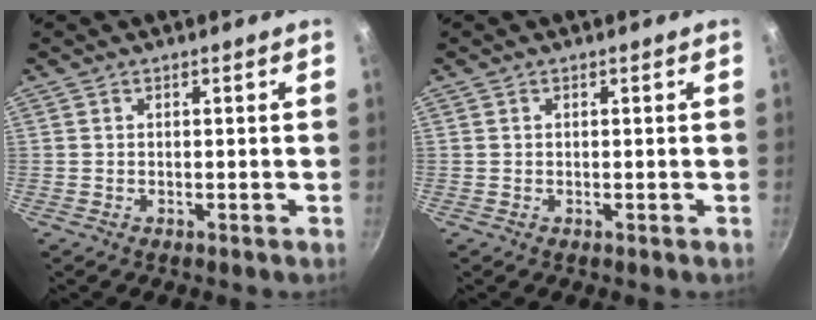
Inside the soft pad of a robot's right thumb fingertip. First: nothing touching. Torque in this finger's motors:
{"motor_torque": [0.57, 0.27, -0.29, 0.20, 0.04]}